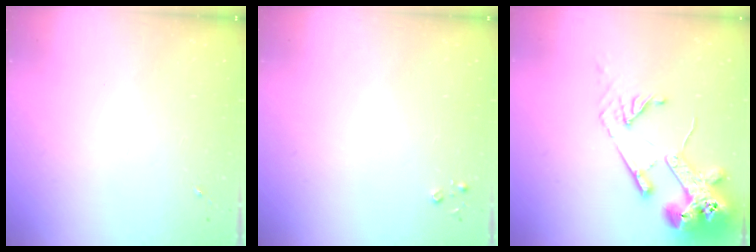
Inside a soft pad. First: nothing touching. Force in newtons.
{"total": 2.6, "press": 2.6, "slide": 0.3}
{"total": 16.6, "press": 16.5, "slide": 2.0}